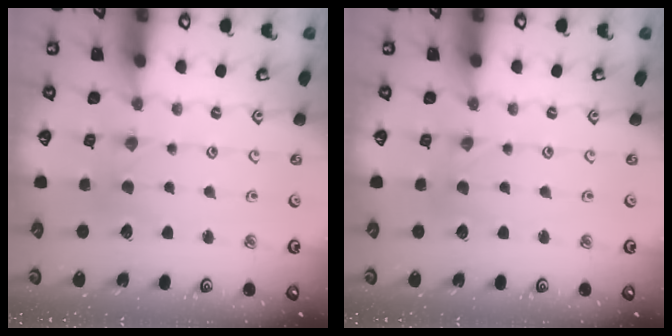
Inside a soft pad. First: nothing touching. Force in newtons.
{"total": 0.7, "press": 0.7, "slide": 0.1}